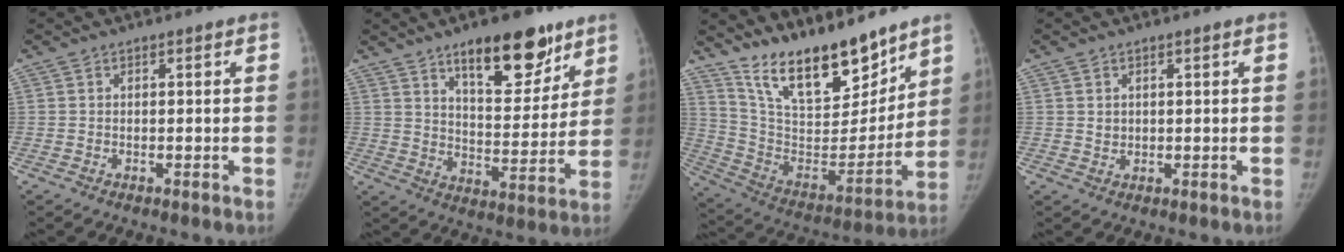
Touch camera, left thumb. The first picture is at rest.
{"total": 16.4, "force": [10.6, 6.7, 10.6], "torque": [-0.101, -0.063, 0.165]}
{"total": 21.2, "force": [16.4, 7.5, 11.1], "torque": [-0.140, -0.096, 0.293]}
{"total": 1.3, "force": [0.5, 1.1, 0.5], "torque": [0.001, -0.004, 0.012]}